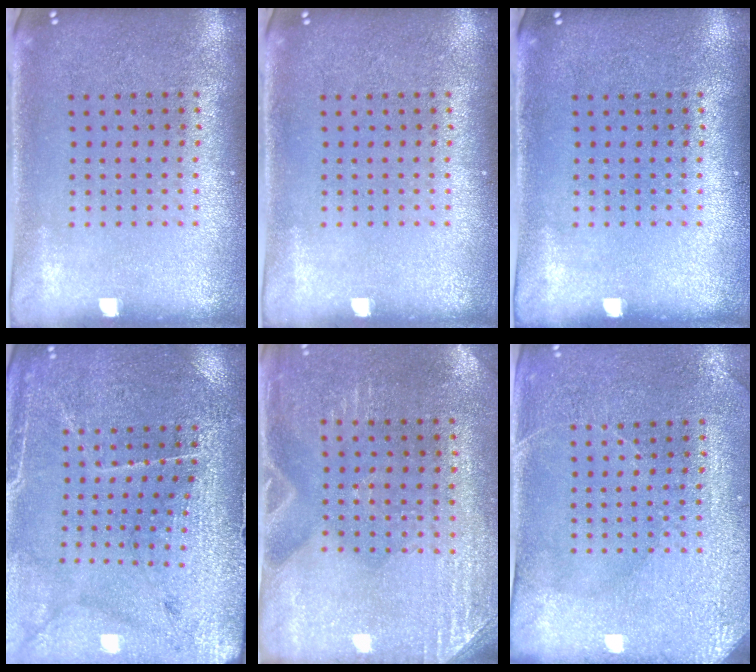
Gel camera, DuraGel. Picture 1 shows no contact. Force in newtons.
{"total": 0.0}
{"total": 0.0}
{"total": 3.1, "press": 3.1, "slide": 0.2}
{"total": 2.8, "press": 2.5, "slide": 1.2}
{"total": 2.9, "press": 2.8, "slide": 0.7}